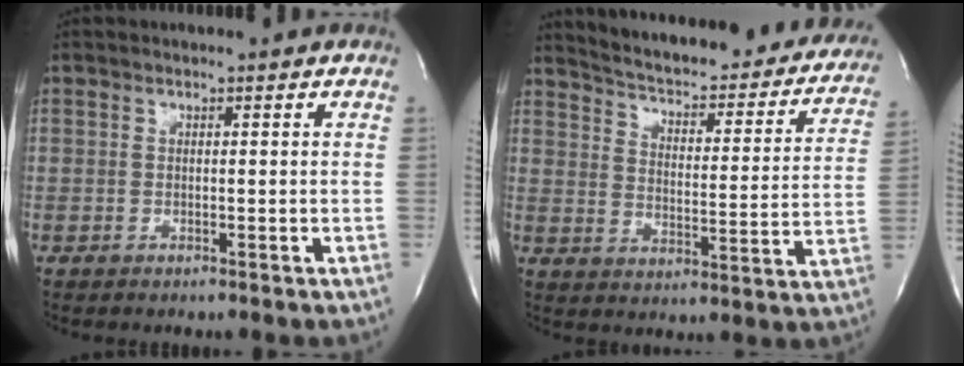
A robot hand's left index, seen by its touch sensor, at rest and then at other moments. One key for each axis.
{"total": 28.2, "fx": 25.5, "fy": 6.6, "fz": 10.1, "tx": -0.152, "ty": -0.063, "tz": 0.306}